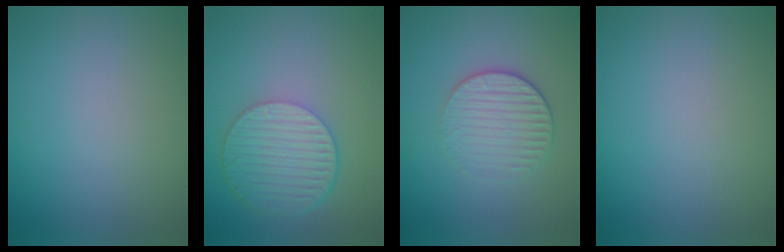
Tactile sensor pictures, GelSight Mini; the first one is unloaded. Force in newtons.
{"total": 6.2, "press": 4.4, "slide": 4.3}
{"total": 3.3, "press": 2.6, "slide": 1.9}
{"total": 0.0}